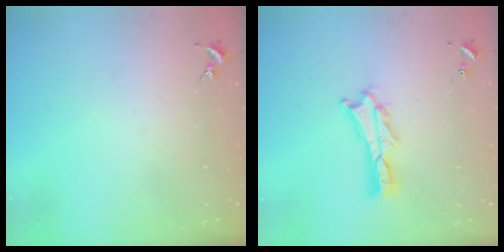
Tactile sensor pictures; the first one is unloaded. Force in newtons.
{"total": 2.0, "press": 2.0, "slide": 0.3}